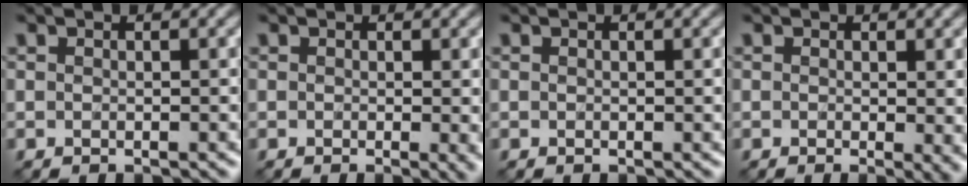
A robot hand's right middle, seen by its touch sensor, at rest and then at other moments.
{"total": 1.4, "force": [0.3, 0.2, 1.3], "torque": [-0.012, -0.007, 0.001]}
{"total": 0.0}
{"total": 1.9, "force": [0.4, 0.8, 1.7], "torque": [-0.013, -0.005, 0.002]}